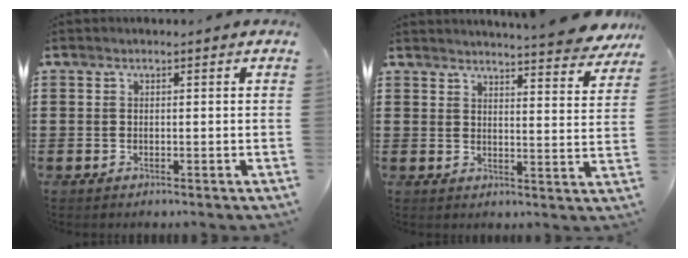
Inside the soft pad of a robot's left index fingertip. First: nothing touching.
{"total": 4.8, "force": [4.6, -0.5, 1.3], "torque": [-0.035, -0.028, 0.079]}